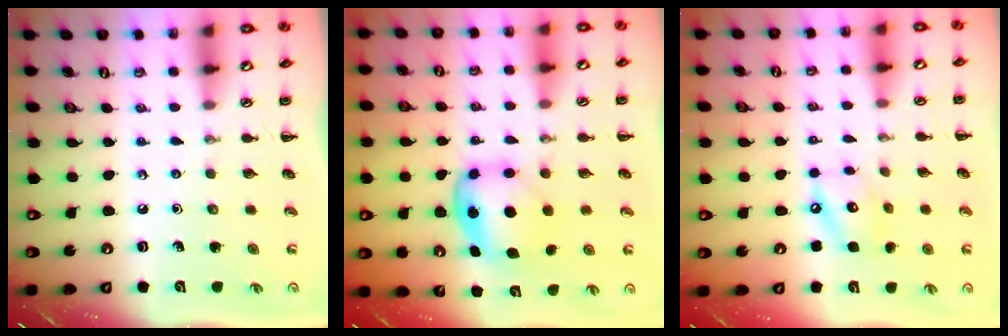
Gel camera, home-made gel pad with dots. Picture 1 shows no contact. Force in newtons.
{"total": 6.1, "press": 6.1, "slide": 0.7}
{"total": 9.2, "press": 9.1, "slide": 1.2}